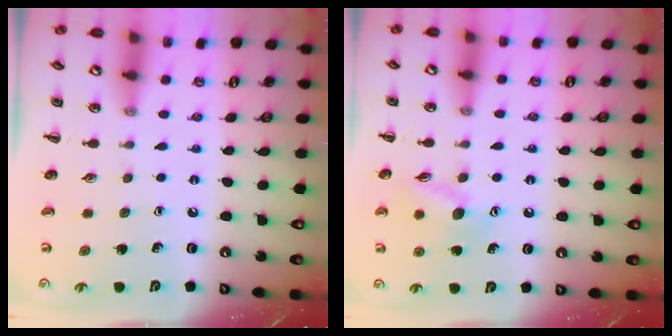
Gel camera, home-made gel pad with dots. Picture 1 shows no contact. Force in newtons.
{"total": 10.5, "press": 10.5, "slide": 0.9}